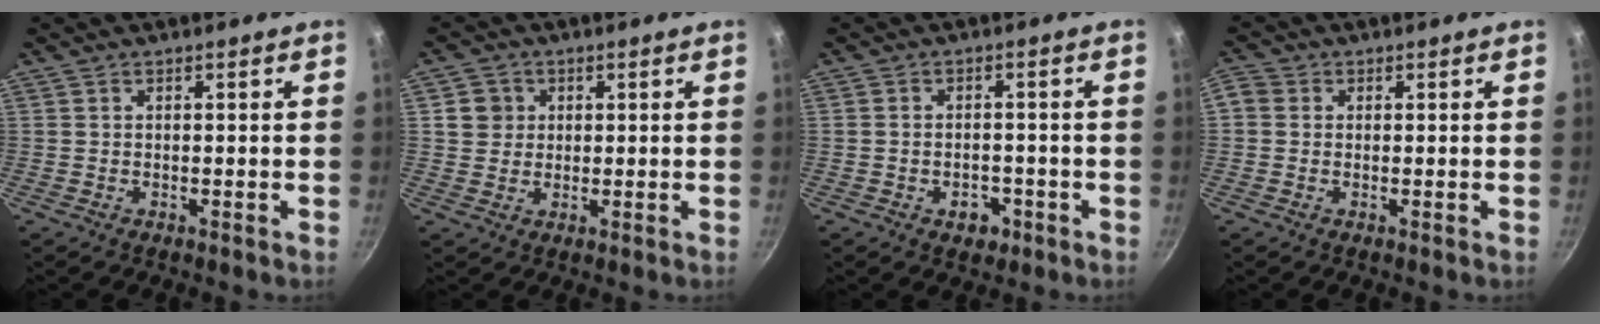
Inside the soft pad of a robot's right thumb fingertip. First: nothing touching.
{"total": 4.1, "force": [1.0, 3.9, 1.0], "torque": [0.010, 0.006, 0.013]}
{"total": 3.8, "force": [-1.8, 2.6, 2.0], "torque": [-0.018, 0.015, -0.020]}
{"total": 2.5, "force": [0.1, 2.3, 1.0], "torque": [-0.017, 0.005, -0.010]}